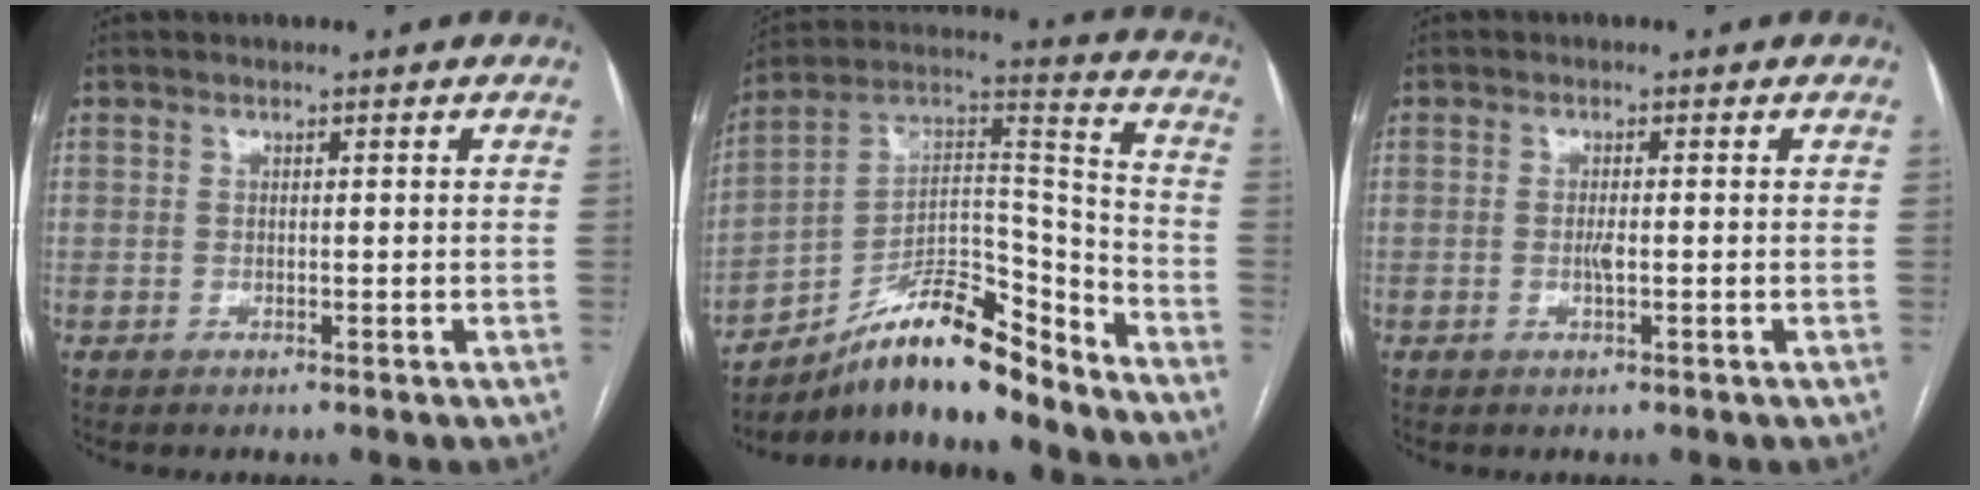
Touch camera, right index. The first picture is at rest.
{"total": 17.1, "force": [-13.8, 3.9, 9.2], "torque": [-0.145, 0.044, -0.236]}
{"total": 1.4, "force": [-0.2, 0.3, 1.3], "torque": [-0.027, -0.002, -0.004]}